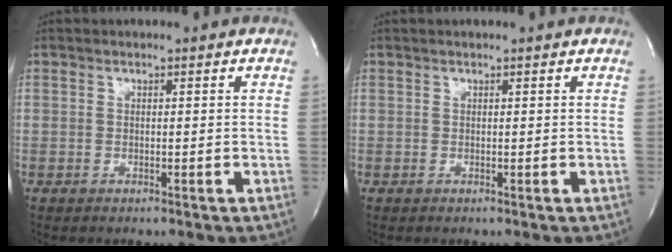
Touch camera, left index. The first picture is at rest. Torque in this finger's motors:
{"motor_torque": [0.11, -0.04, 0.02, -0.01]}